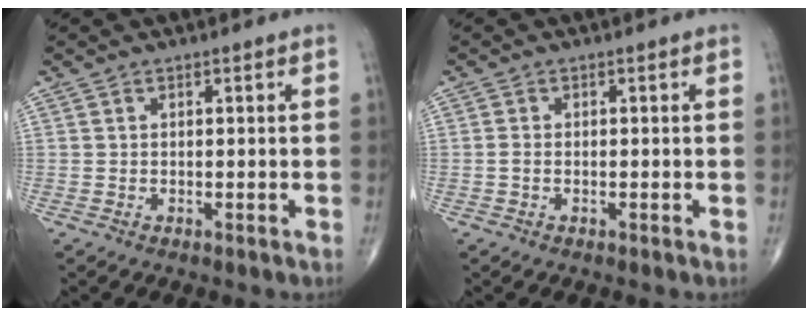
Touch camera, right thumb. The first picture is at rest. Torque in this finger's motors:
{"motor_torque": [-0.13, 0.19, 0.16, 0.25, 0.04]}